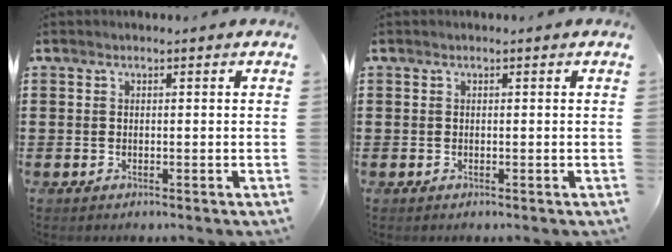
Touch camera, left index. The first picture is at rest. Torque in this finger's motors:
{"motor_torque": [0.01, -0.02, 0.08, 0.01]}